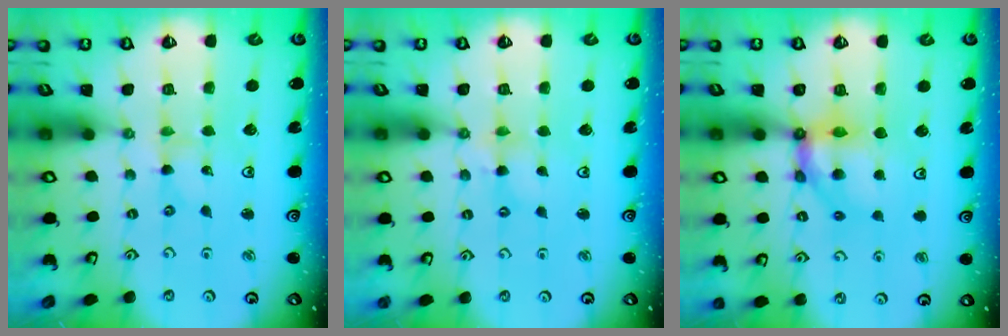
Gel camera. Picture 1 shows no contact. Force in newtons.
{"total": 2.6, "press": 2.6, "slide": 0.3}
{"total": 9.0, "press": 8.9, "slide": 1.7}